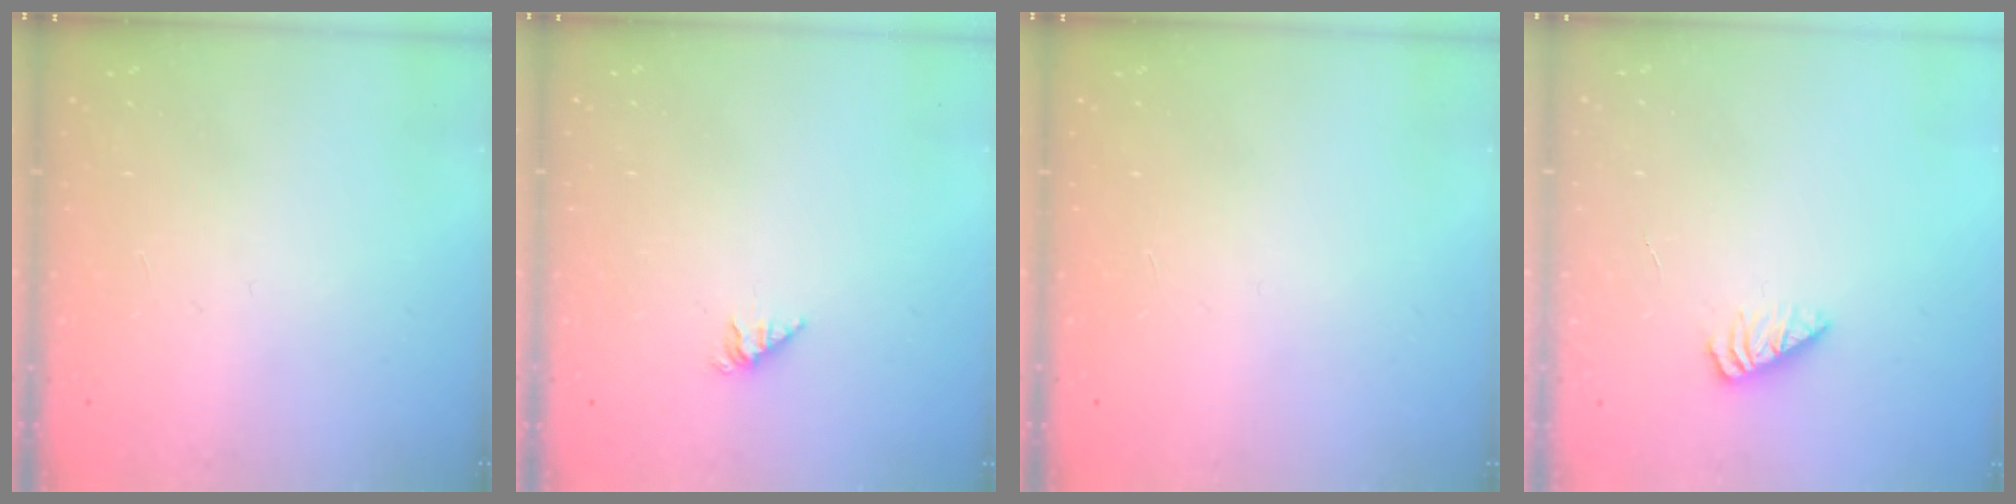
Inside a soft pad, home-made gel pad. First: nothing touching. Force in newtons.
{"total": 1.9, "press": 1.9, "slide": 0.4}
{"total": 0.0}
{"total": 2.8, "press": 2.7, "slide": 0.3}